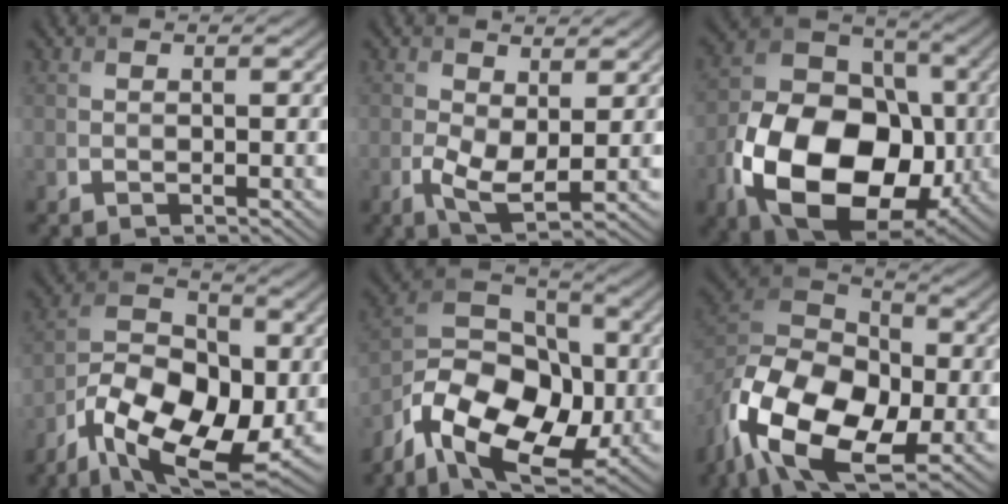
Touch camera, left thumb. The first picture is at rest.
{"total": 5.0, "force": [0.0, 2.6, 4.2], "torque": [-0.101, -0.011, 0.003]}
{"total": 18.5, "force": [-5.2, 13.0, 12.1], "torque": [-0.239, -0.052, -0.085]}
{"total": 13.5, "force": [-5.7, 7.4, 9.7], "torque": [-0.183, -0.018, -0.113]}
{"total": 14.7, "force": [-5.9, 9.2, 9.8], "torque": [-0.202, -0.025, -0.118]}
{"total": 18.0, "force": [-7.7, 11.1, 11.9], "torque": [-0.286, -0.023, -0.141]}